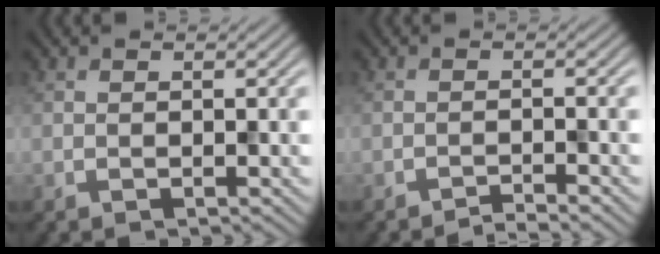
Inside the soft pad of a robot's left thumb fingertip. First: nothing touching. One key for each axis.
{"total": 1.8, "fx": -1.6, "fy": 0.1, "fz": 0.9, "tx": -0.006, "ty": 0.004, "tz": -0.035}